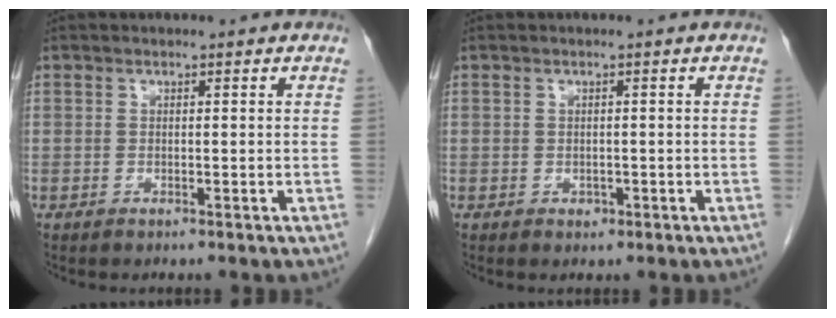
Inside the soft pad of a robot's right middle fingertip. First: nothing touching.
{"total": 0.9, "force": [-0.3, 0.7, 0.3], "torque": [-0.006, 0.001, -0.001]}